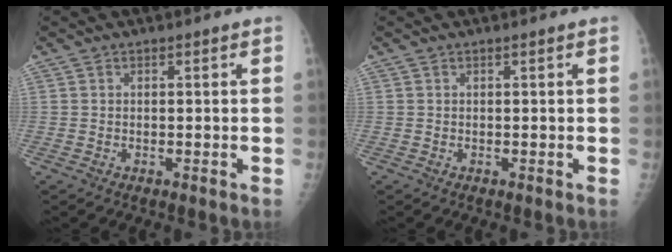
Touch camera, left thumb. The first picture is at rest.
{"total": 0.0}